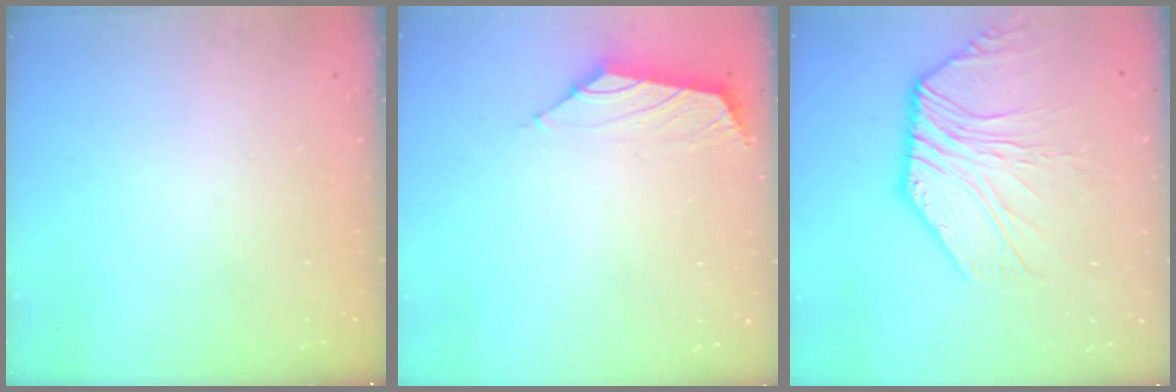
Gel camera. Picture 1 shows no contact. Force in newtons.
{"total": 1.6, "press": 1.4, "slide": 0.7}
{"total": 7.7, "press": 7.6, "slide": 0.7}